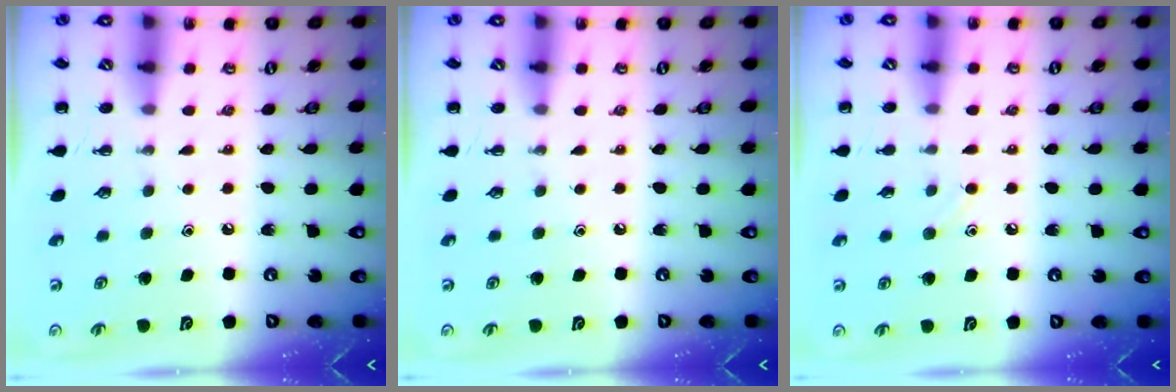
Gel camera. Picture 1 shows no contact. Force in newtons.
{"total": 0.0}
{"total": 6.3, "press": 5.9, "slide": 2.1}